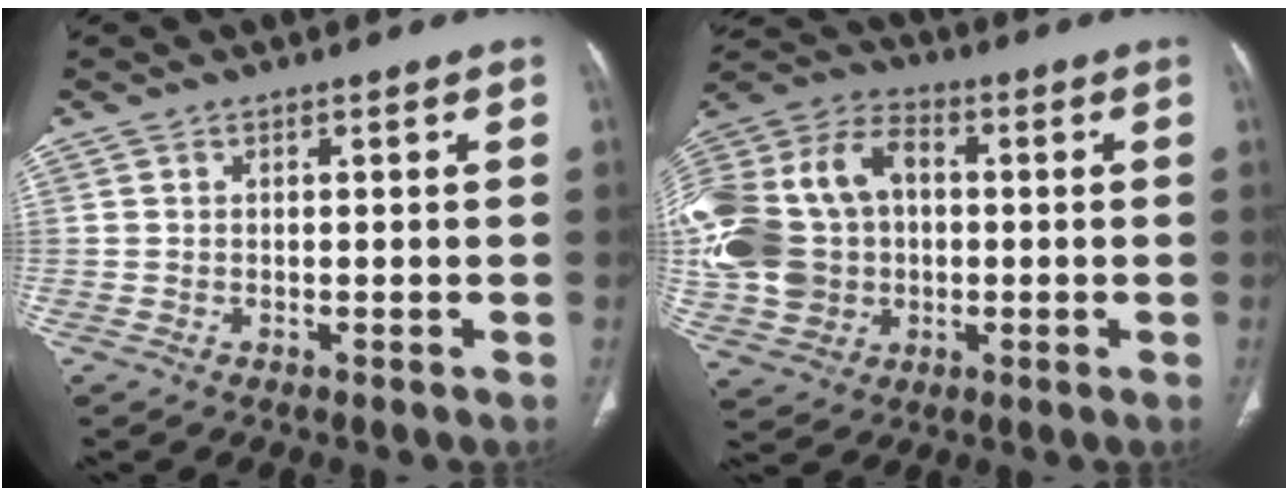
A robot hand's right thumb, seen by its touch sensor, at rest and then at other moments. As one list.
[{"total": 24.6, "force": [0.8, 18.9, 15.7], "torque": [-0.357, 0.037, 0.024]}]